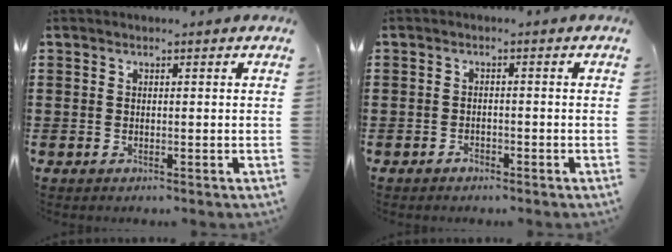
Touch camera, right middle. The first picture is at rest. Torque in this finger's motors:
{"motor_torque": [0.27, -0.31, -0.01, 0.00]}